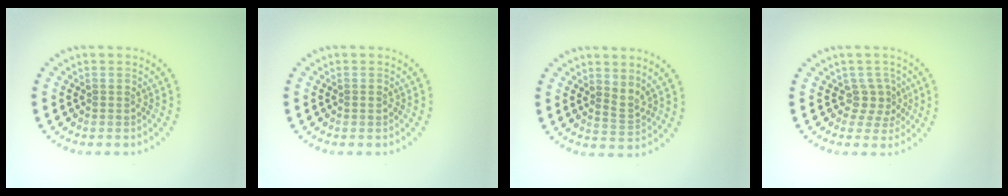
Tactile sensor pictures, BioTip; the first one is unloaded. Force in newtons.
{"total": 0.5, "press": 0.5, "slide": 0.1}
{"total": 1.8, "press": 1.4, "slide": 1.2}
{"total": 2.1, "press": 1.6, "slide": 1.4}